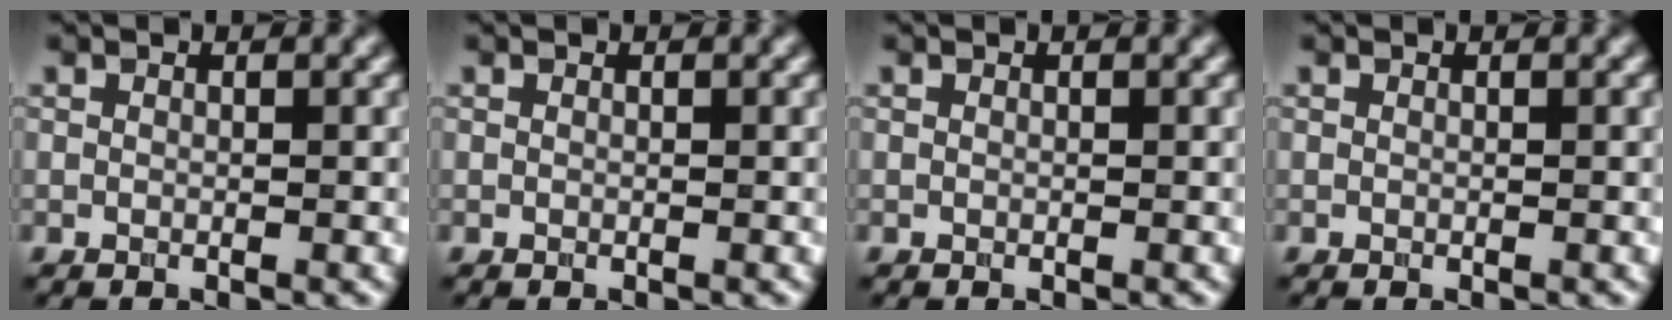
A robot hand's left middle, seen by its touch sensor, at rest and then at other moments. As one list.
[{"total": 0.0}, {"total": 0.0}, {"total": 0.0}]